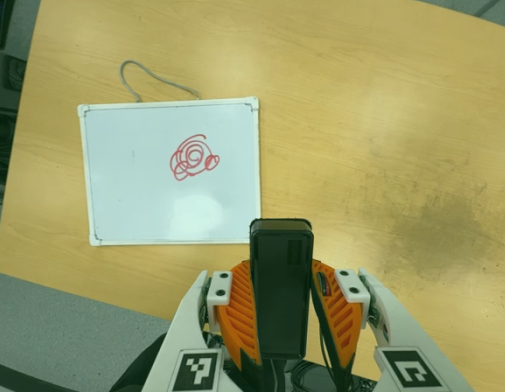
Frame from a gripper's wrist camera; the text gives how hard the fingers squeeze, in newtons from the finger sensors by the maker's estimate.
{"total": 4.9, "left": 3.2, "right": 6.6}